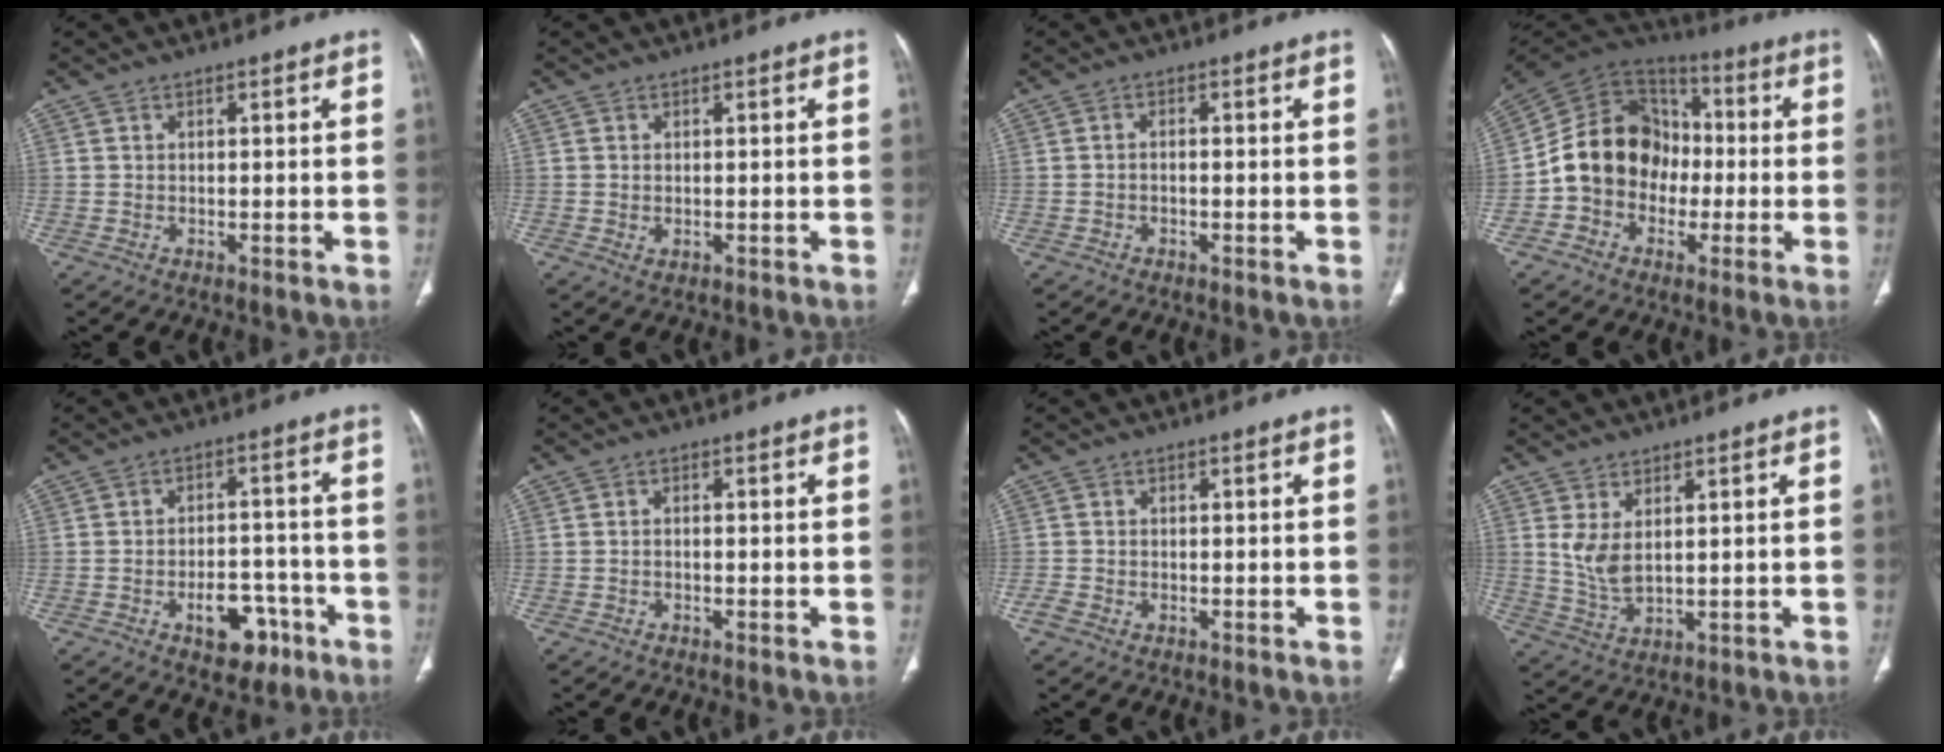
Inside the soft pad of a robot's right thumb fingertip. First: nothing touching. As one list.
[{"total": 0.9, "force": [-0.1, 0.6, 0.6], "torque": [-0.014, -0.002, 0.003]}, {"total": 1.2, "force": [-0.5, 0.7, 0.9], "torque": [-0.014, 0.008, -0.010]}, {"total": 15.9, "force": [-2.3, 13.1, 8.7], "torque": [-0.113, 0.042, -0.050]}, {"total": 8.5, "force": [-4.4, 5.2, 5.2], "torque": [-0.045, 0.038, -0.056]}, {"total": 0.6, "force": [-0.3, 0.3, 0.4], "torque": [-0.006, 0.004, -0.007]}, {"total": 1.5, "force": [-0.8, 1.0, 0.8], "torque": [-0.024, 0.000, -0.016]}, {"total": 5.3, "force": [1.8, 2.4, 4.4], "torque": [-0.090, -0.018, 0.048]}]